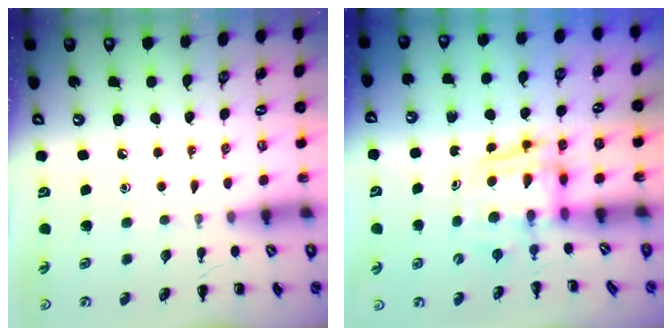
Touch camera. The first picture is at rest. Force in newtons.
{"total": 4.0, "press": 3.9, "slide": 0.4}